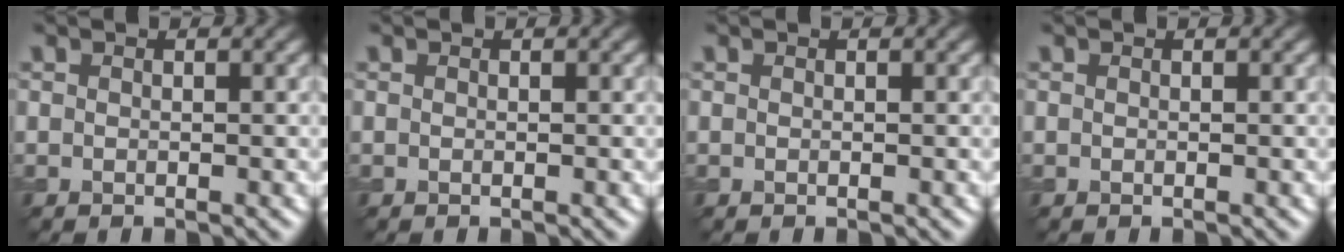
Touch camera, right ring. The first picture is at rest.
{"total": 0.0}
{"total": 0.0}
{"total": 0.0}